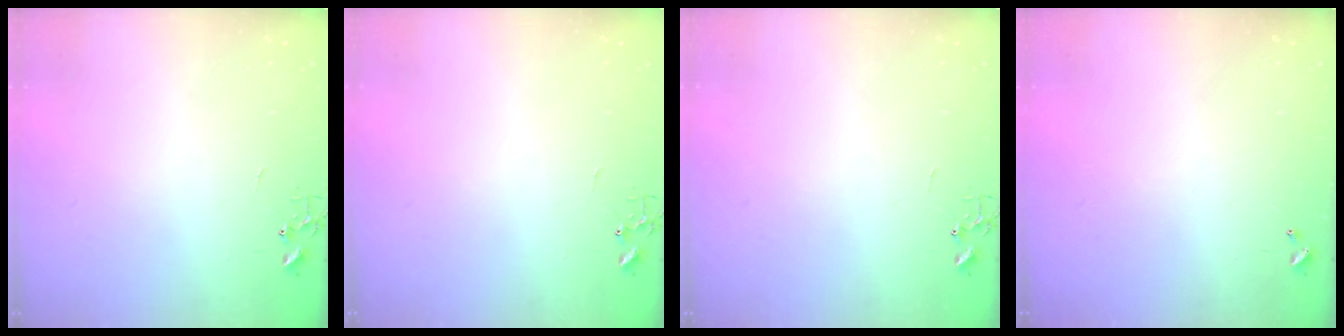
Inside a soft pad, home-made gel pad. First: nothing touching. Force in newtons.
{"total": 0.0}
{"total": 0.0}
{"total": 0.0}